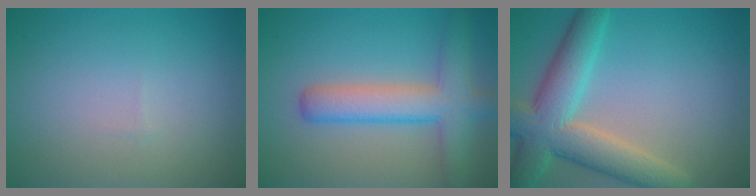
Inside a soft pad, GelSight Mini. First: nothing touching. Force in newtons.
{"total": 5.6, "press": 5.6, "slide": 0.1}
{"total": 8.0, "press": 8.0, "slide": 0.3}